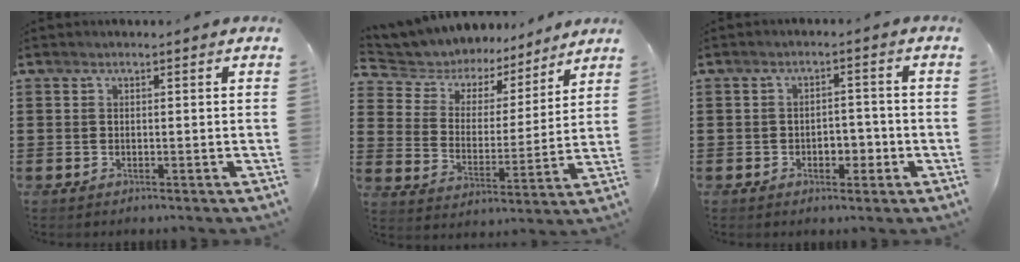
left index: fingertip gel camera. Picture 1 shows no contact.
{"total": 5.2, "force": [4.6, 2.6, 0.3], "torque": [-0.043, -0.034, 0.074]}
{"total": 3.3, "force": [-1.3, 2.1, 2.2], "torque": [-0.037, 0.000, -0.030]}